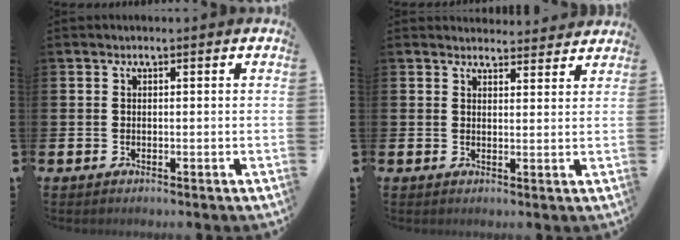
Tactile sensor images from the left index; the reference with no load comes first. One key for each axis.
{"total": 2.9, "fx": 2.9, "fy": 0.6, "fz": -0.1, "tx": 0.006, "ty": -0.018, "tz": 0.051}